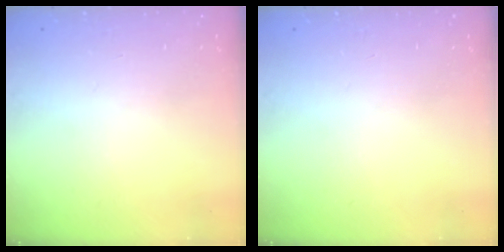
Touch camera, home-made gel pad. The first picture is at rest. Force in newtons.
{"total": 0.0}